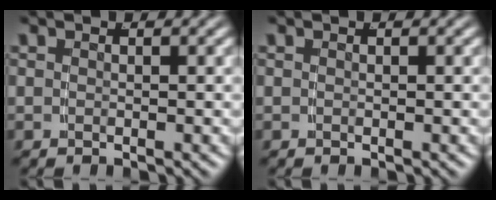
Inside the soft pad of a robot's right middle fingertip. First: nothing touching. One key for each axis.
{"total": 0.0}